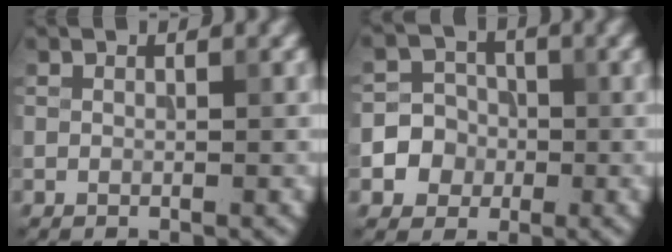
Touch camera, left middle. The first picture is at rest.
{"total": 5.7, "force": [-1.3, 5.4, 1.0], "torque": [0.002, 0.015, -0.045]}